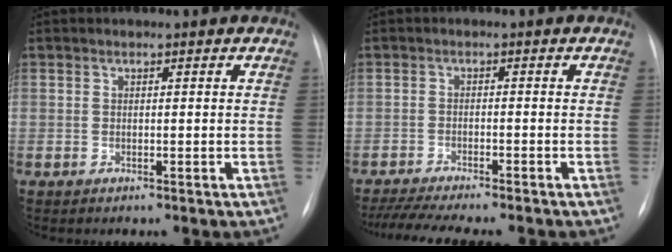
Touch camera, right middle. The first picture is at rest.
{"total": 11.2, "force": [-9.8, 0.8, 5.4], "torque": [-0.075, -0.009, -0.146]}